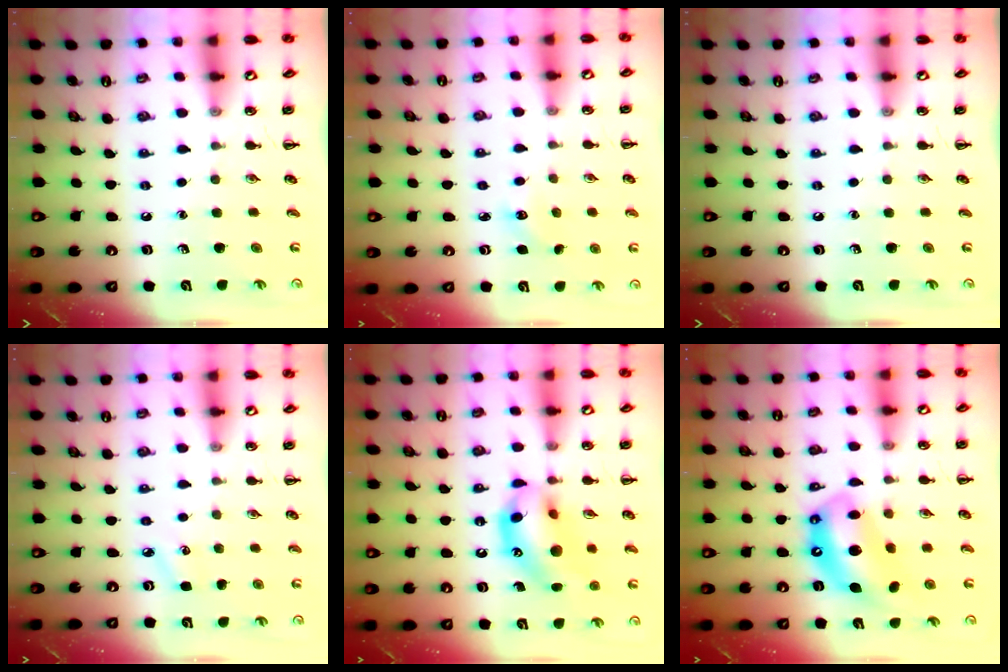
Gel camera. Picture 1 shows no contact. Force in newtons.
{"total": 3.6, "press": 3.5, "slide": 0.9}
{"total": 0.0}
{"total": 4.4, "press": 4.2, "slide": 1.3}
{"total": 15.1, "press": 14.7, "slide": 3.3}
{"total": 12.4, "press": 11.9, "slide": 3.5}